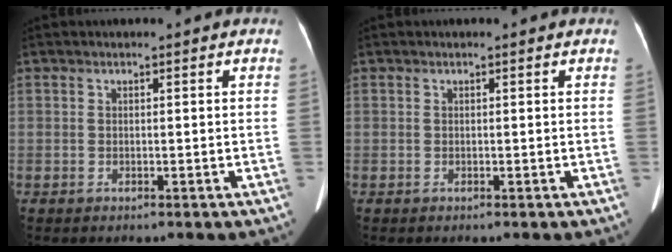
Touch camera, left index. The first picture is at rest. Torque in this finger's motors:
{"motor_torque": [0.00, 0.00, 0.02, 0.01]}